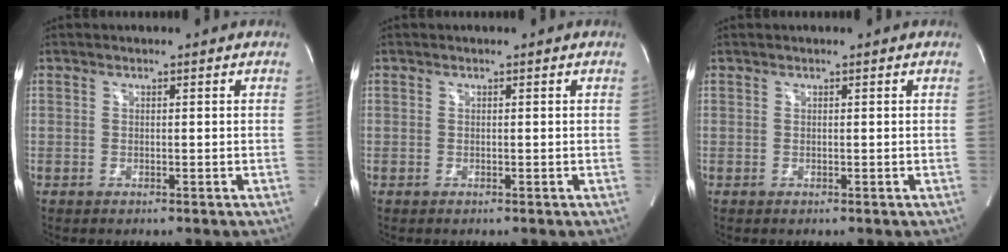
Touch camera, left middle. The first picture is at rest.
{"total": 0.0}
{"total": 0.0}